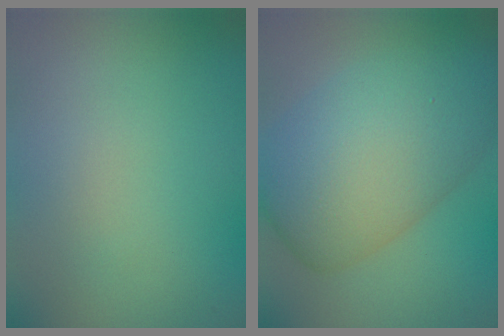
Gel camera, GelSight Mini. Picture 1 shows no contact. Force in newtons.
{"total": 9.8, "press": 9.8, "slide": 0.2}